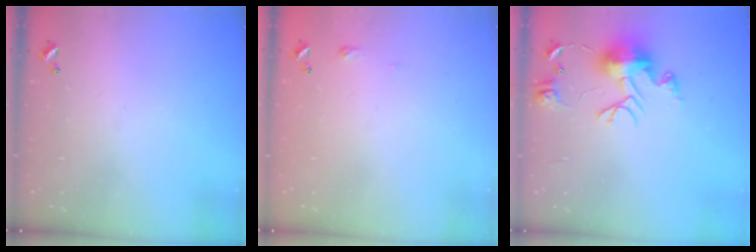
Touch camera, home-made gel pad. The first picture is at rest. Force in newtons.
{"total": 2.7, "press": 2.6, "slide": 0.4}
{"total": 10.5, "press": 10.5, "slide": 1.0}